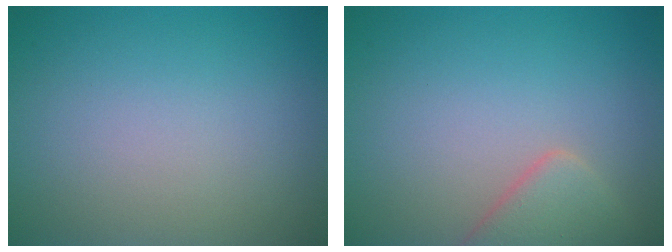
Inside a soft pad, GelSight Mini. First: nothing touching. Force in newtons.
{"total": 2.8, "press": 2.8, "slide": 0.4}